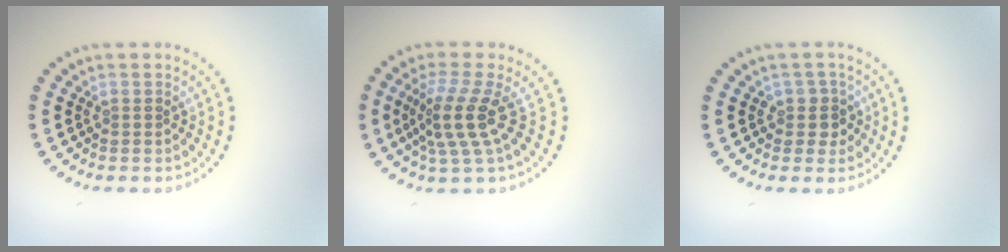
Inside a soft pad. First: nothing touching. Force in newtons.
{"total": 3.9, "press": 2.7, "slide": 2.8}
{"total": 2.0, "press": 1.6, "slide": 1.1}